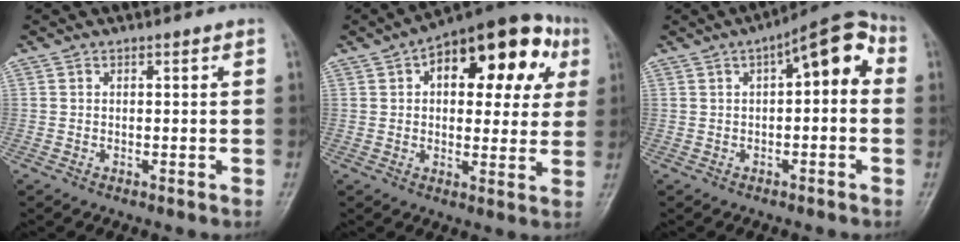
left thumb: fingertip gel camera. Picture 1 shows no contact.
{"total": 20.7, "force": [6.9, 10.7, 16.3], "torque": [-0.176, 0.018, 0.086]}
{"total": 9.7, "force": [1.8, 4.2, 8.6], "torque": [-0.095, 0.036, 0.012]}